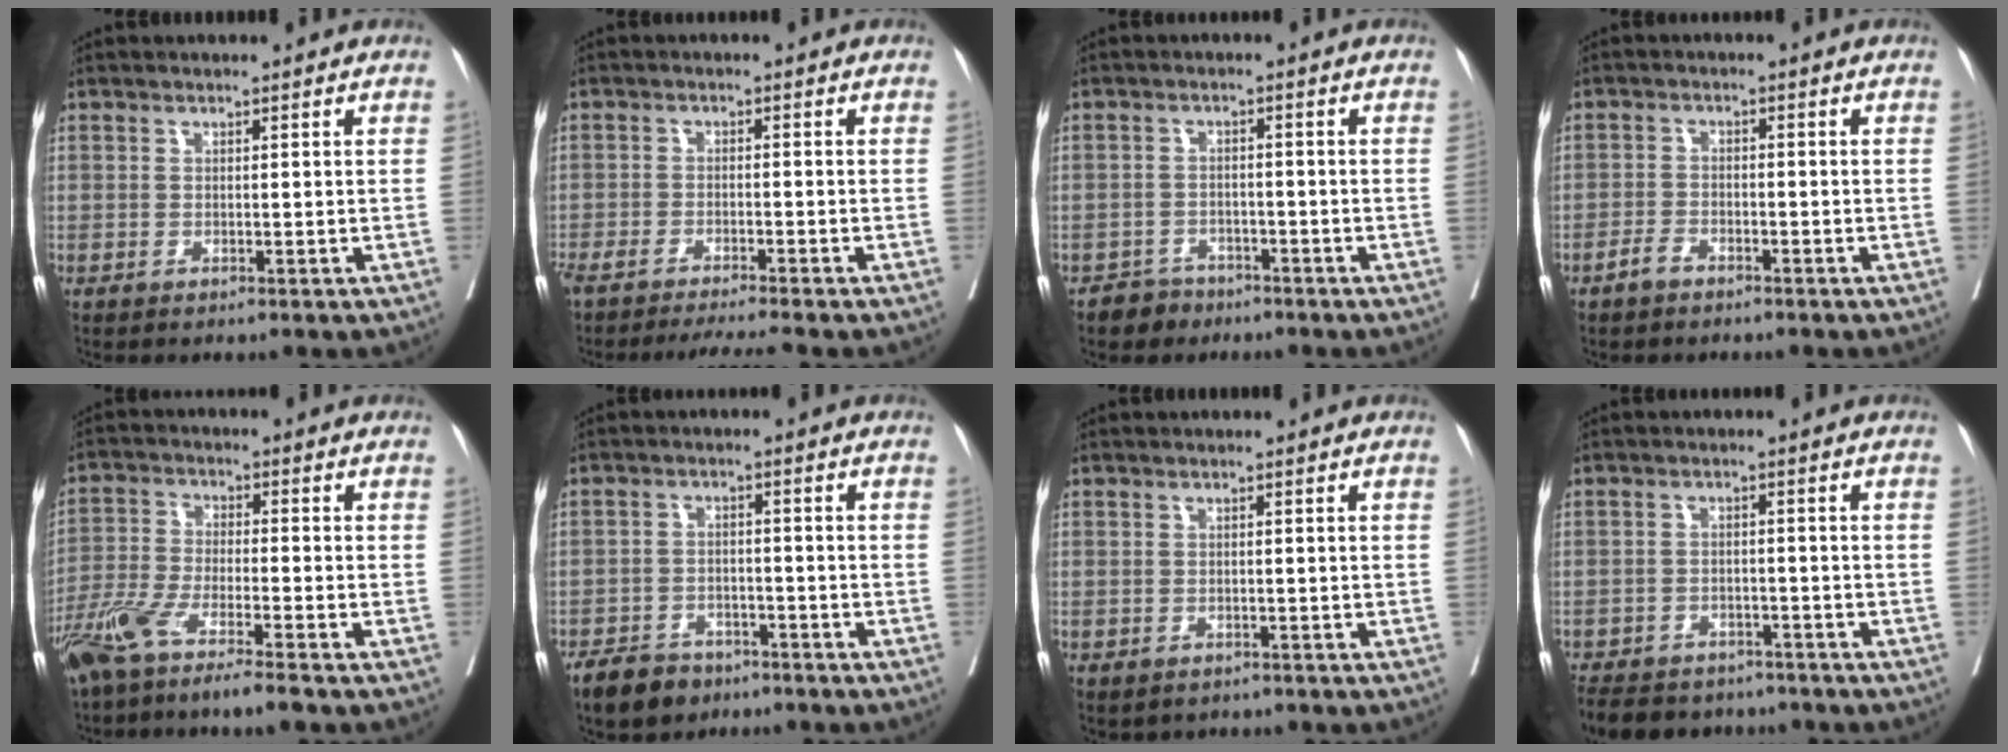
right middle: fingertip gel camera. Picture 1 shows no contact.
{"total": 6.6, "force": [-5.9, -0.6, 2.8], "torque": [-0.037, -0.012, -0.096]}
{"total": 3.0, "force": [-2.3, 2.0, 0.0], "torque": [0.000, 0.010, -0.037]}
{"total": 2.3, "force": [-1.9, 1.0, 1.0], "torque": [-0.019, 0.004, -0.034]}
{"total": 8.7, "force": [-6.3, 0.4, 6.0], "torque": [-0.122, -0.019, -0.124]}
{"total": 6.2, "force": [-4.6, 3.5, 2.1], "torque": [-0.037, 0.003, -0.078]}
{"total": 2.5, "force": [-1.7, 1.7, 0.7], "torque": [-0.006, 0.001, -0.020]}
{"total": 11.8, "force": [-10.0, 5.2, 3.6], "torque": [-0.070, 0.003, -0.132]}